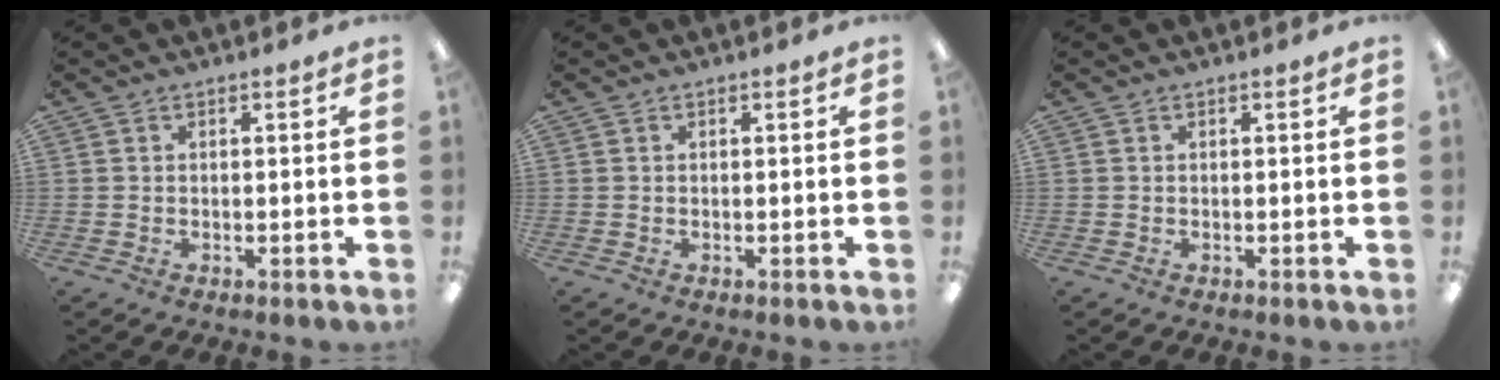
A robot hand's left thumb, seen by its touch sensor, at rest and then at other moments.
{"total": 0.0}
{"total": 0.0}